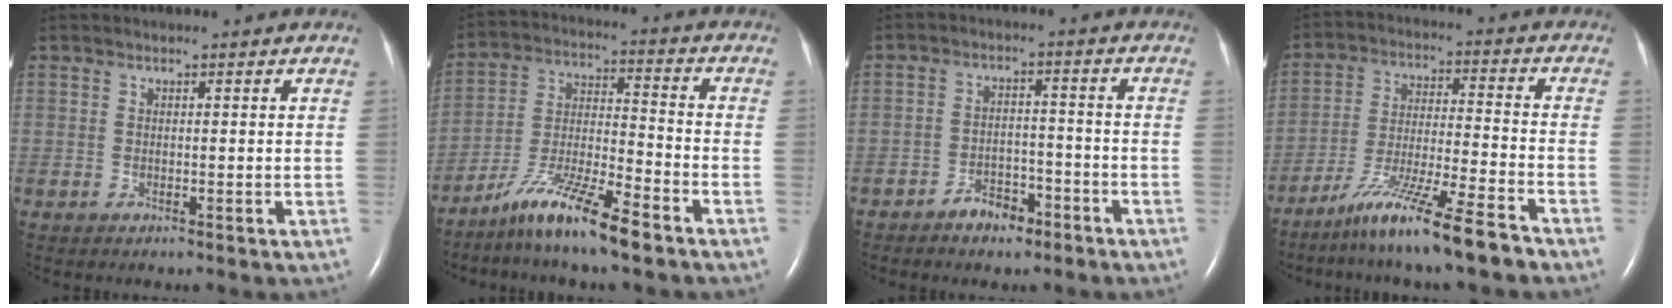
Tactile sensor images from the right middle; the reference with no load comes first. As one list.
[{"total": 11.6, "force": [-8.5, 0.8, 7.8], "torque": [-0.152, -0.016, -0.161]}, {"total": 4.7, "force": [-3.5, 2.3, 2.1], "torque": [-0.032, 0.011, -0.052]}, {"total": 12.3, "force": [-9.3, -0.6, 8.0], "torque": [-0.144, -0.028, -0.168]}]